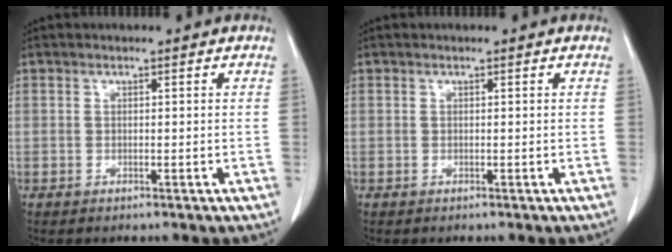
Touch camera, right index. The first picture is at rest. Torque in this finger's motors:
{"motor_torque": [0.00, 0.00, 0.01, 0.00]}